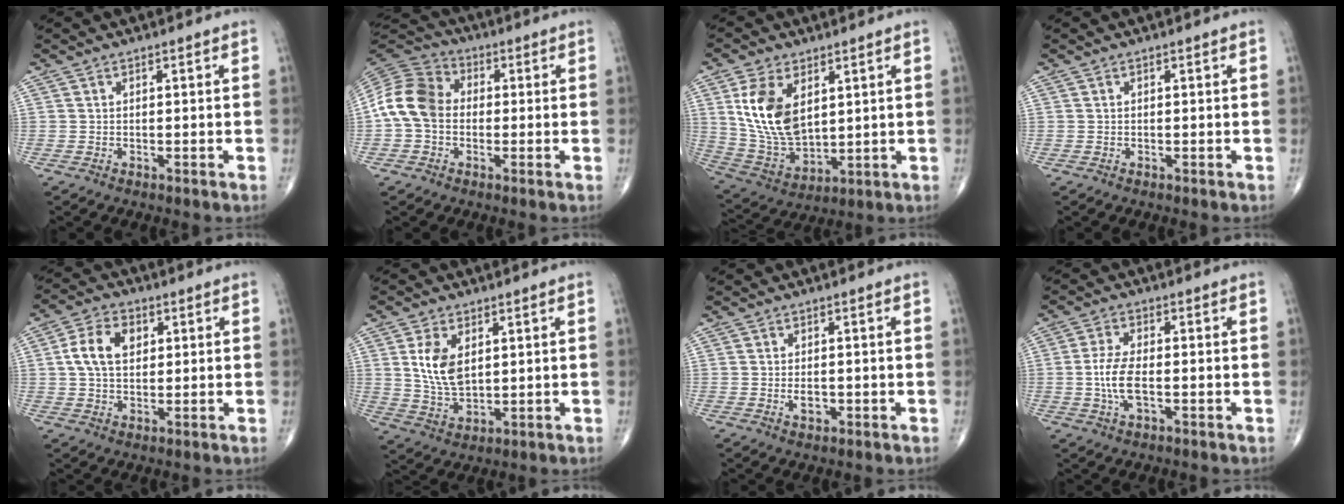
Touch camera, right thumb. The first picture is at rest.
{"total": 11.1, "force": [-0.6, 8.7, 6.8], "torque": [-0.126, 0.034, -0.024]}
{"total": 14.4, "force": [4.4, 8.3, 10.9], "torque": [-0.202, -0.022, 0.101]}
{"total": 0.0}
{"total": 8.4, "force": [1.8, 5.6, 5.9], "torque": [-0.104, 0.009, 0.030]}
{"total": 8.3, "force": [2.3, 4.8, 6.4], "torque": [-0.115, -0.014, 0.054]}
{"total": 2.3, "force": [-0.4, 1.3, 1.8], "torque": [-0.029, -0.001, -0.004]}
{"total": 6.3, "force": [-0.9, 2.7, 5.7], "torque": [-0.124, 0.002, -0.020]}